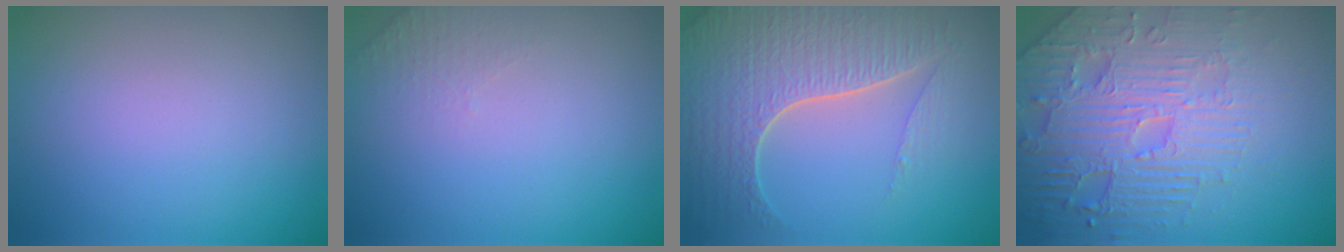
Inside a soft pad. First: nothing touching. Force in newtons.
{"total": 1.3, "press": 1.2, "slide": 0.3}
{"total": 7.6, "press": 5.6, "slide": 5.1}
{"total": 7.1, "press": 5.8, "slide": 4.1}